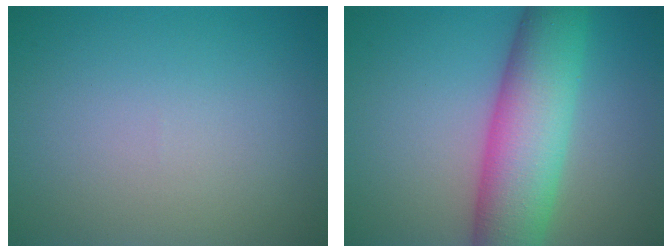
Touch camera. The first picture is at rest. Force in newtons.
{"total": 9.3, "press": 9.3, "slide": 0.2}